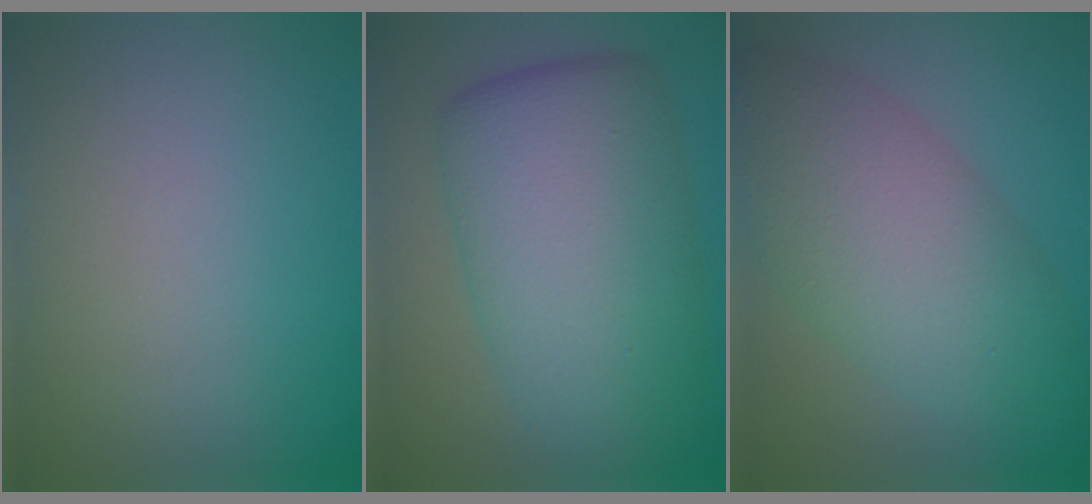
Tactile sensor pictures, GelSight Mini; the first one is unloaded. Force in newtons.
{"total": 10.8, "press": 10.8, "slide": 0.1}
{"total": 8.2, "press": 8.2, "slide": 0.3}